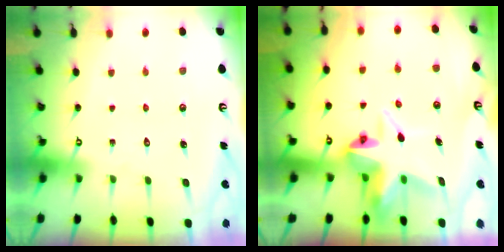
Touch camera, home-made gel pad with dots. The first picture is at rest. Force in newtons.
{"total": 8.0, "press": 7.8, "slide": 1.8}